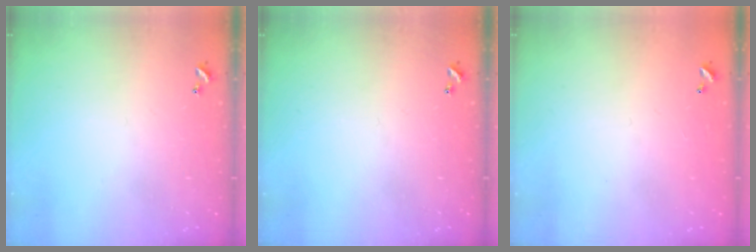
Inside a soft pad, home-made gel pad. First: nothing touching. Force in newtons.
{"total": 0.0}
{"total": 2.9, "press": 2.9, "slide": 0.1}